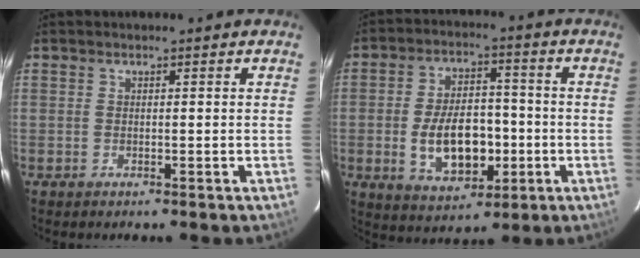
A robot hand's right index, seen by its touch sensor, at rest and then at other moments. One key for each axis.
{"total": 13.0, "fx": -2.7, "fy": 7.4, "fz": 10.4, "tx": -0.201, "ty": 0.008, "tz": -0.029}